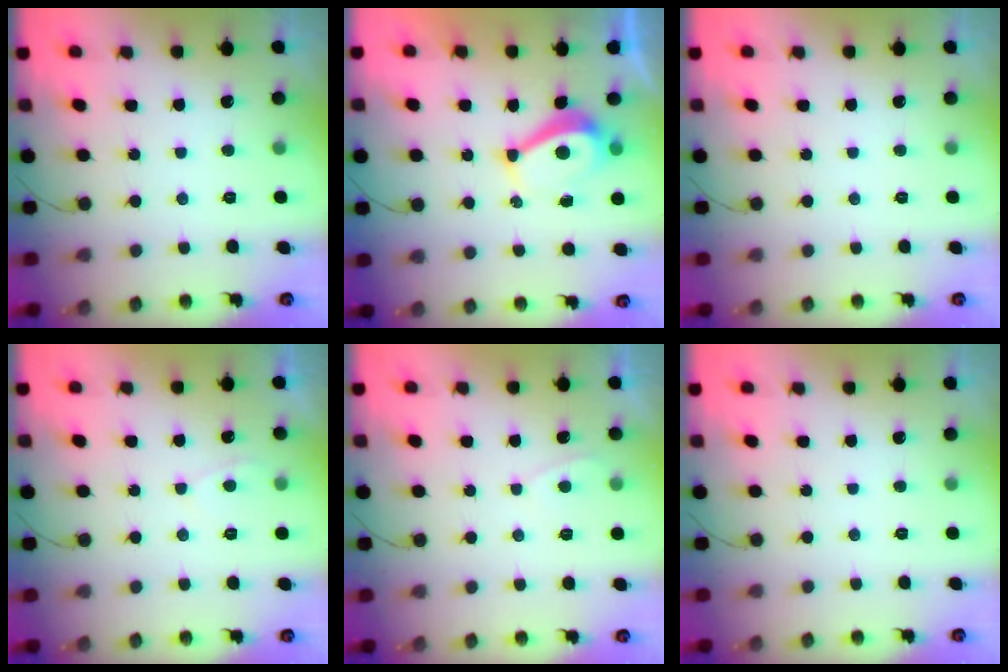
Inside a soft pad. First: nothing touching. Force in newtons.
{"total": 6.8, "press": 6.7, "slide": 0.7}
{"total": 0.0}
{"total": 2.7, "press": 2.7, "slide": 0.2}
{"total": 2.0, "press": 2.0, "slide": 0.2}
{"total": 0.0}